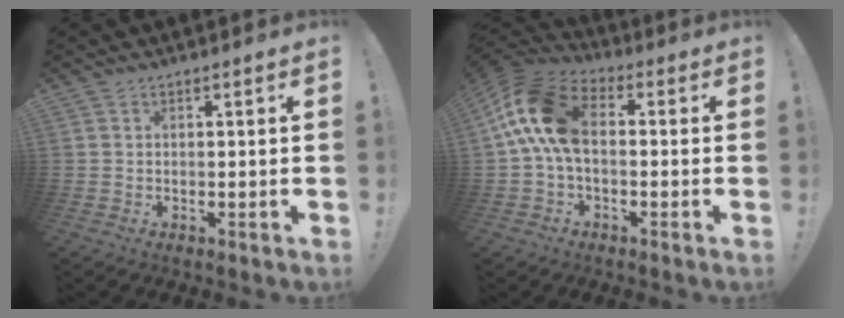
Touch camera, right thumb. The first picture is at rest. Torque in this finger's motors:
{"motor_torque": [2.10, 2.93, 1.16, -0.81, 0.46]}